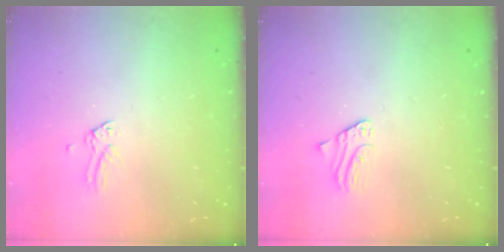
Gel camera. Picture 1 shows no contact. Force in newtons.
{"total": 1.2, "press": 1.2, "slide": 0.1}